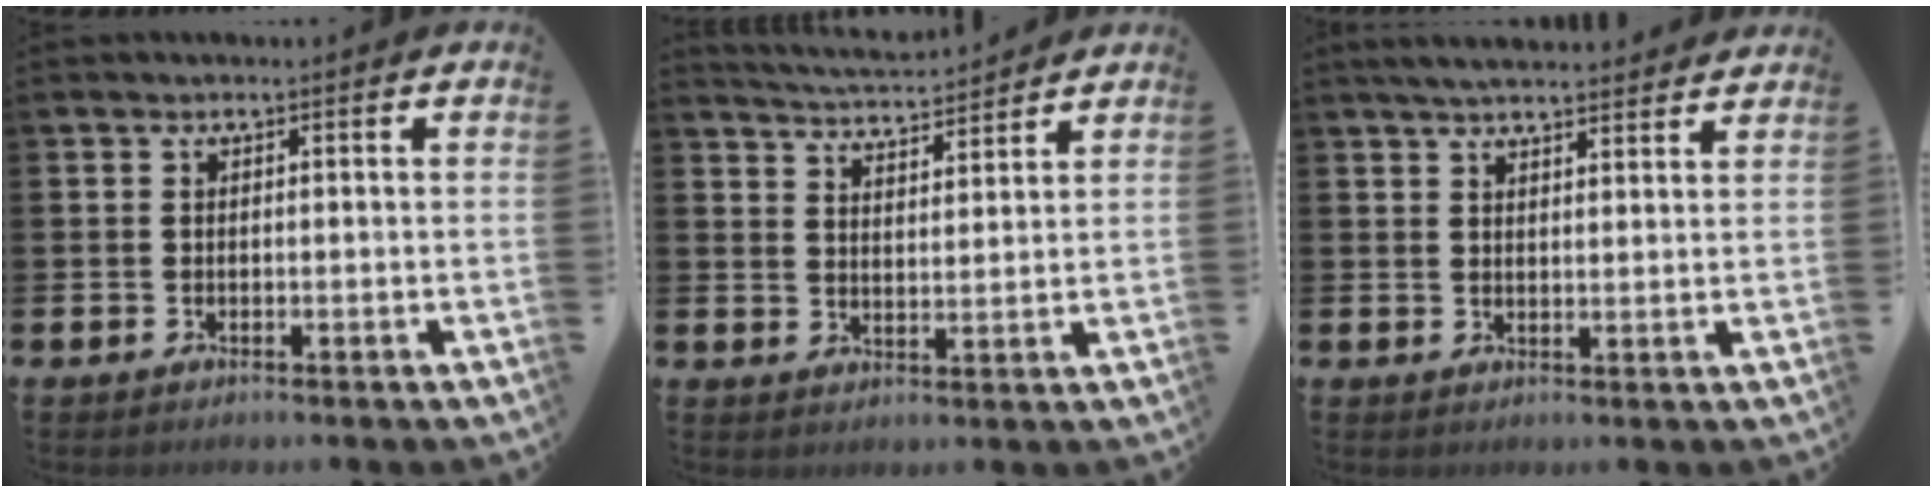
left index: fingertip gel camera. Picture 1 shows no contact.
{"total": 4.7, "force": [4.7, 0.1, 0.0], "torque": [-0.018, -0.030, 0.085]}
{"total": 4.2, "force": [4.1, 0.4, 0.9], "torque": [-0.022, -0.017, 0.074]}